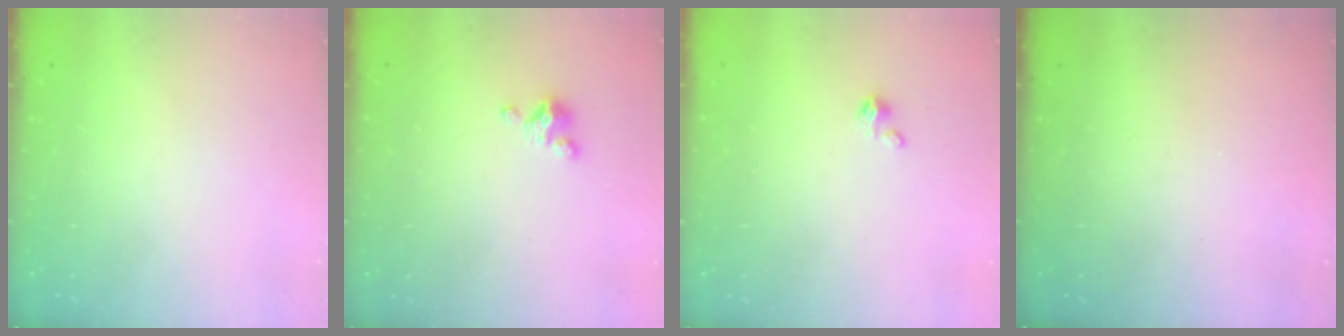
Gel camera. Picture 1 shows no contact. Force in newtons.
{"total": 3.4, "press": 3.4, "slide": 0.2}
{"total": 1.4, "press": 1.4, "slide": 0.3}
{"total": 0.0}